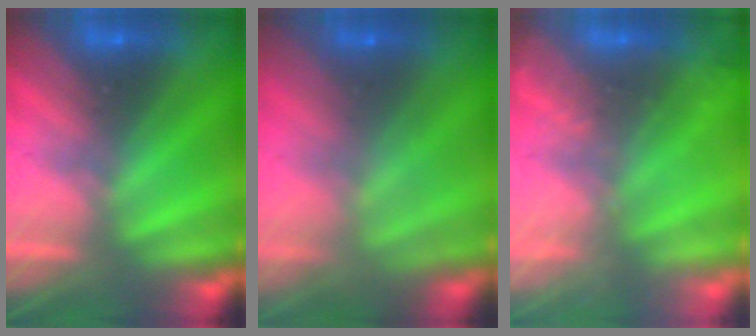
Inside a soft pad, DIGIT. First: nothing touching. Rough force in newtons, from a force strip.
{"total": 5.5}
{"total": 2.4}